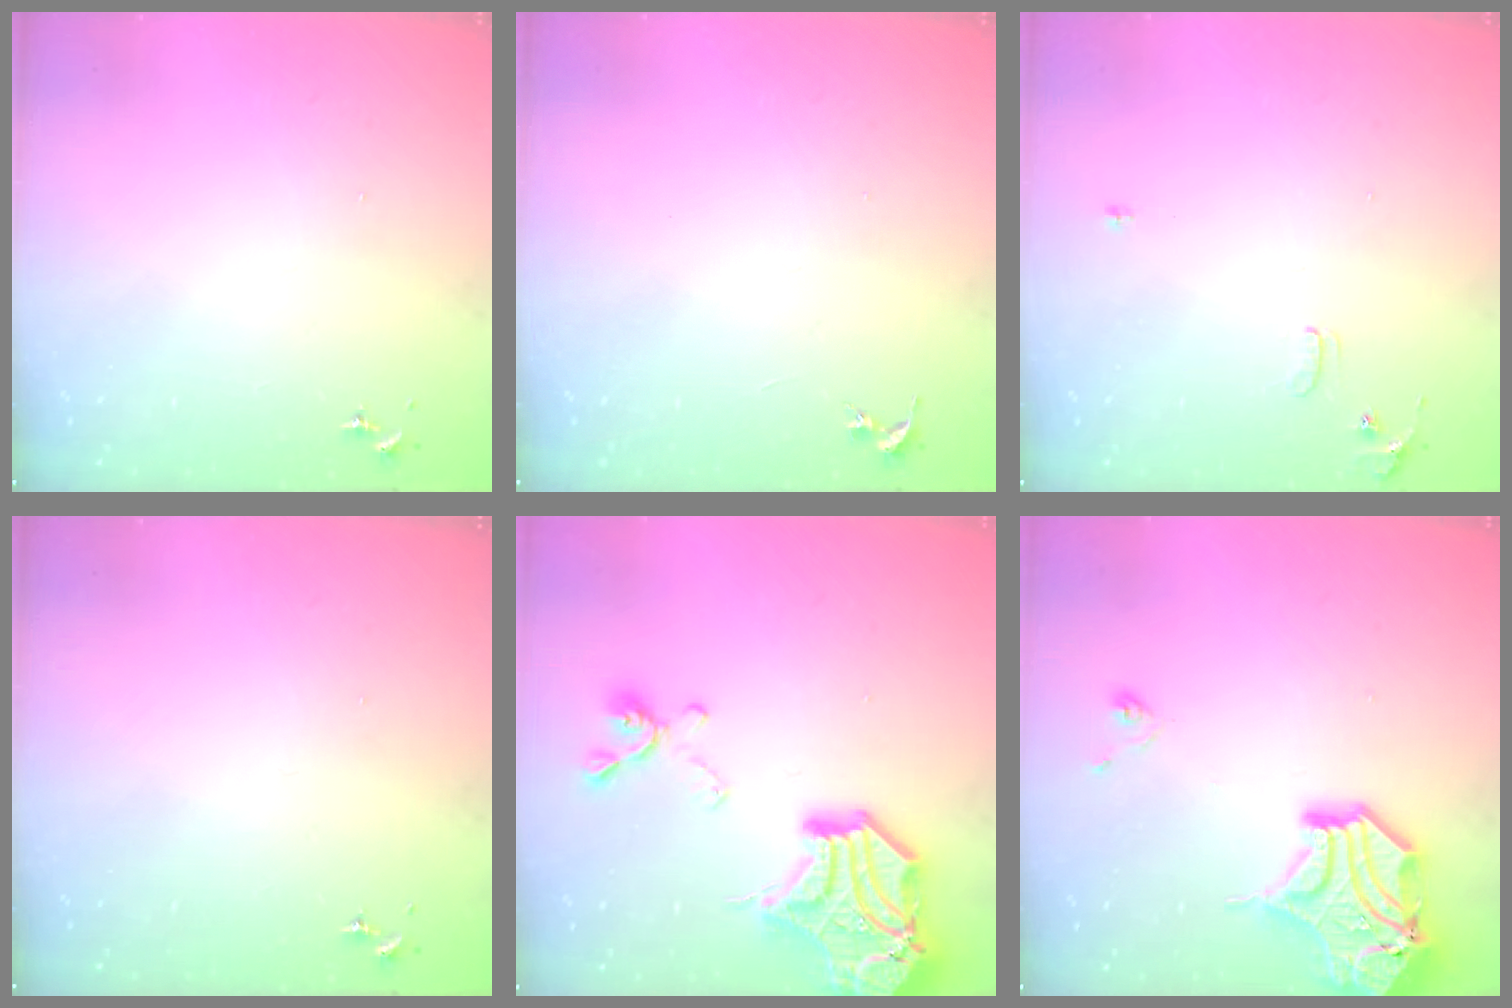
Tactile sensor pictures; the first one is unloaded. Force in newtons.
{"total": 0.0}
{"total": 6.1, "press": 6.0, "slide": 0.9}
{"total": 0.0}
{"total": 22.5, "press": 22.3, "slide": 2.7}
{"total": 16.5, "press": 16.3, "slide": 2.5}